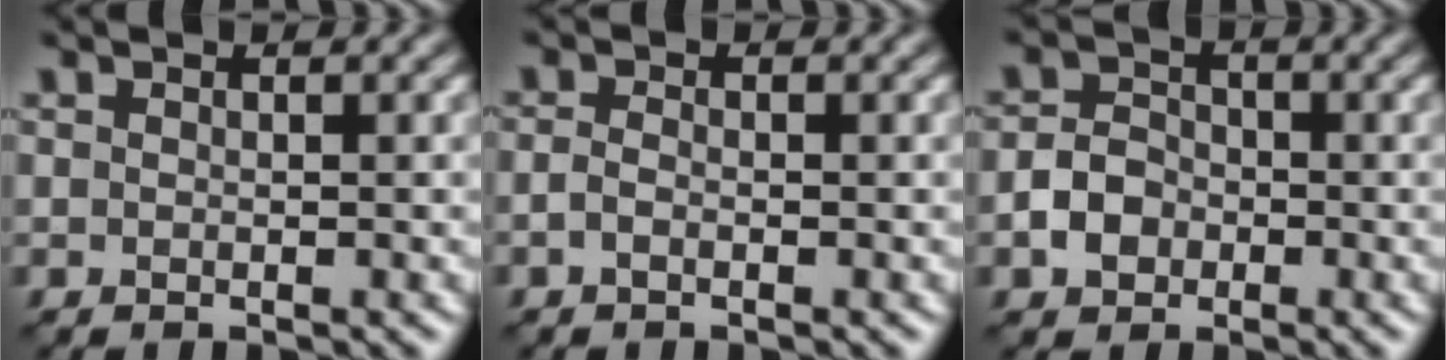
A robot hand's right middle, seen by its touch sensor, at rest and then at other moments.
{"total": 0.9, "force": [-0.5, 0.4, 0.7], "torque": [-0.020, -0.001, -0.014]}
{"total": 2.9, "force": [-1.2, 2.2, 1.4], "torque": [-0.026, 0.004, -0.028]}